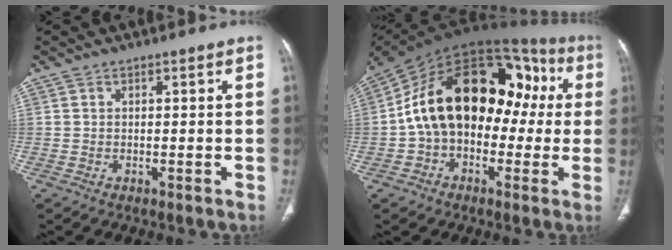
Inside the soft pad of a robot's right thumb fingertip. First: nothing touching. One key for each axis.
{"total": 24.9, "fx": 1.2, "fy": 15.9, "fz": 19.2, "tx": -0.275, "ty": 0.065, "tz": 0.008}